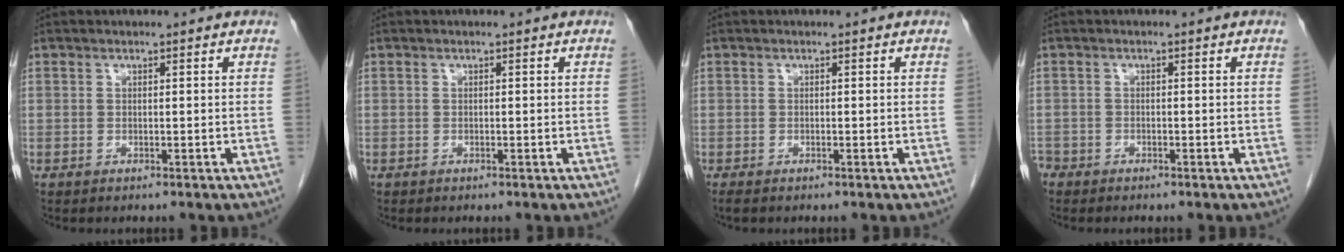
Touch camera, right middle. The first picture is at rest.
{"total": 0.0}
{"total": 0.6, "force": [-0.5, 0.1, 0.4], "torque": [-0.014, -0.003, -0.009]}
{"total": 2.0, "force": [-1.7, 1.1, 0.3], "torque": [-0.007, 0.002, -0.032]}